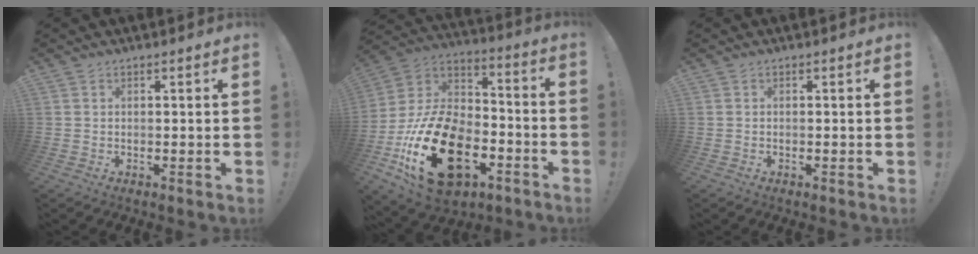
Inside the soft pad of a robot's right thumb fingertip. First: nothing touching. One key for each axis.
{"total": 27.9, "fx": -10.8, "fy": 17.2, "fz": 19.2, "tx": -0.360, "ty": 0.066, "tz": -0.166}
{"total": 0.0}